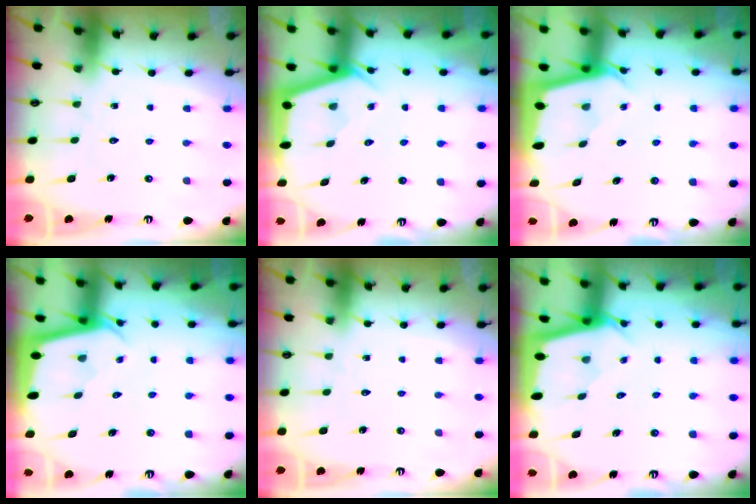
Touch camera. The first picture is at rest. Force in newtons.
{"total": 2.8, "press": 2.8, "slide": 0.4}
{"total": 2.1, "press": 2.1, "slide": 0.2}
{"total": 2.2, "press": 2.2, "slide": 0.1}
{"total": 0.0}
{"total": 2.2, "press": 2.2, "slide": 0.1}